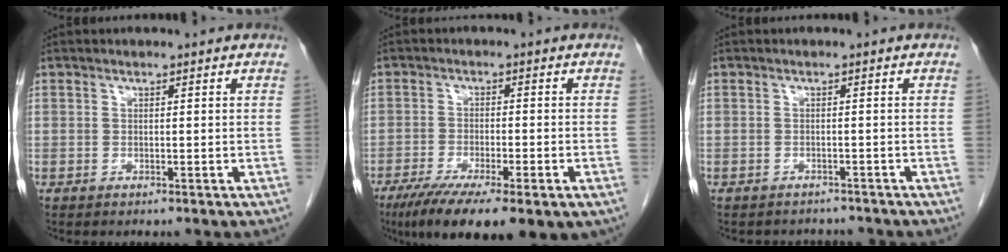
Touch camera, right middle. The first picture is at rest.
{"total": 14.6, "force": [-9.1, 3.6, 10.8], "torque": [-0.159, -0.027, -0.139]}
{"total": 4.2, "force": [-3.9, 1.6, 0.3], "torque": [-0.002, 0.002, -0.048]}